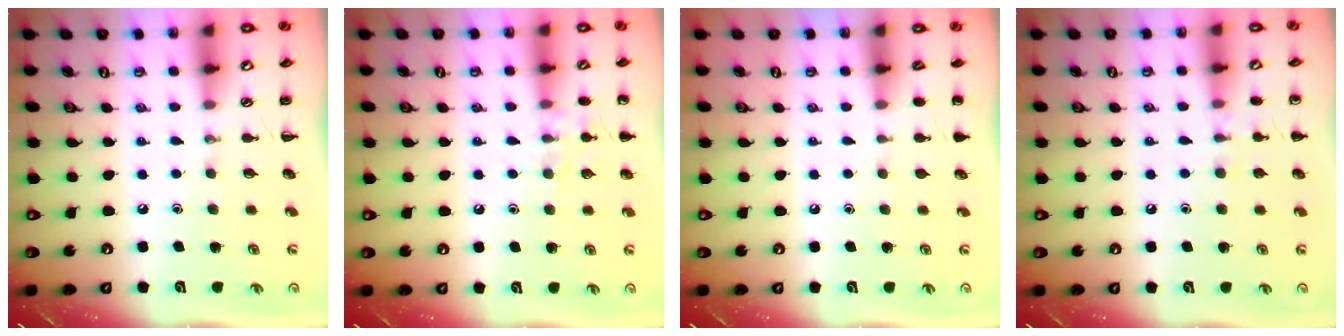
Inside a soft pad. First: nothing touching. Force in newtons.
{"total": 7.7, "press": 7.6, "slide": 1.5}
{"total": 1.2, "press": 1.2, "slide": 0.1}
{"total": 5.9, "press": 5.7, "slide": 1.4}